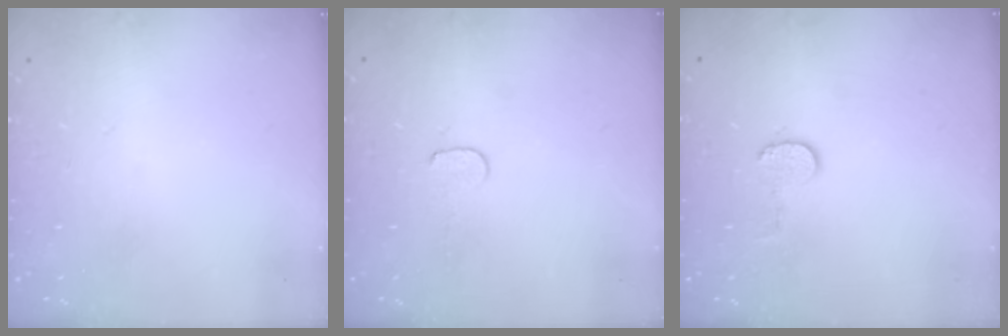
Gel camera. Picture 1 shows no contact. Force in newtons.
{"total": 3.7, "press": 3.6, "slide": 0.3}
{"total": 6.4, "press": 6.4, "slide": 0.6}